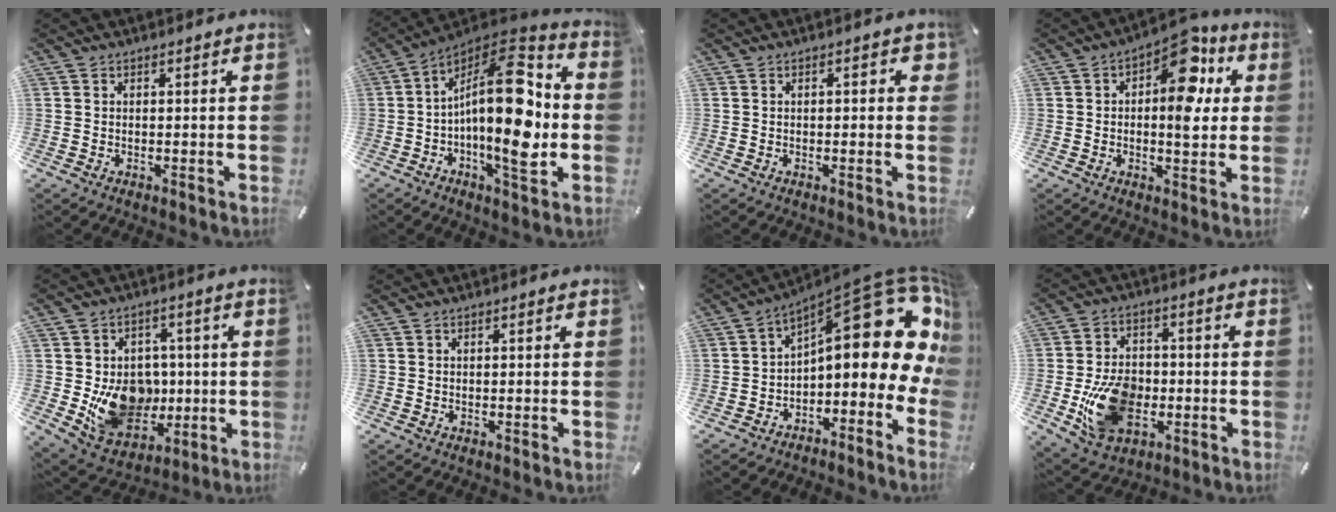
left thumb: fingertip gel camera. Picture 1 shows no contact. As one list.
[{"total": 22.5, "force": [-2.0, 9.2, 20.5], "torque": [-0.361, 0.000, -0.035]}, {"total": 2.1, "force": [0.0, 1.0, 1.8], "torque": [-0.018, 0.001, -0.005]}, {"total": 12.8, "force": [4.2, 6.8, 10.0], "torque": [-0.123, -0.031, 0.067]}, {"total": 15.4, "force": [-1.4, 13.4, 7.5], "torque": [-0.117, 0.001, -0.006]}, {"total": 0.0}, {"total": 20.6, "force": [7.8, 9.5, 16.6], "torque": [-0.195, -0.072, 0.127]}, {"total": 15.0, "force": [-3.2, 10.9, 9.8], "torque": [-0.193, 0.002, -0.055]}]